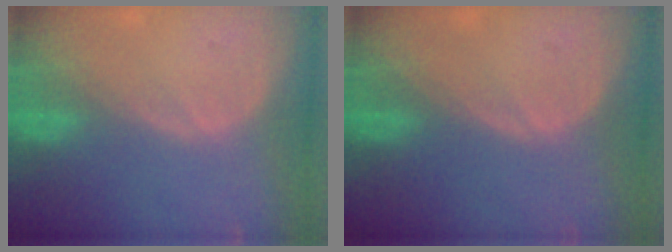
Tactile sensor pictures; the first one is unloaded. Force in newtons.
{"total": 0.0}